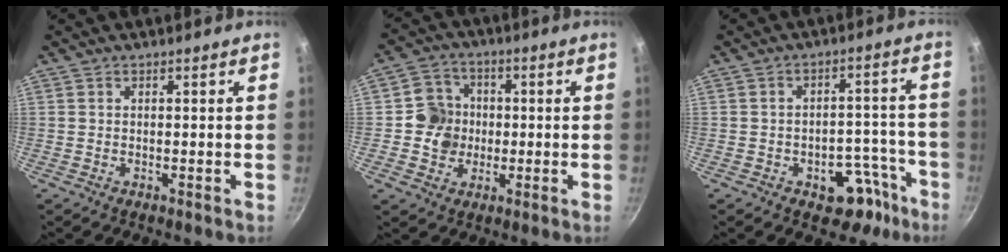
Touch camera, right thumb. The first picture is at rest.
{"total": 8.3, "force": [-0.6, 7.9, 2.7], "torque": [-0.009, 0.014, -0.015]}
{"total": 9.7, "force": [-5.4, 5.9, 5.5], "torque": [-0.036, 0.054, -0.065]}